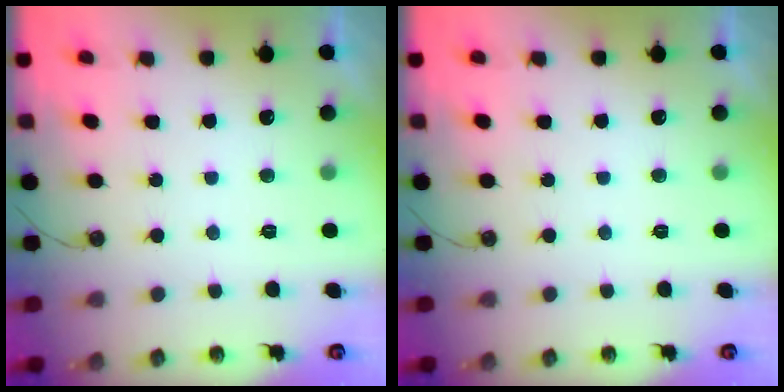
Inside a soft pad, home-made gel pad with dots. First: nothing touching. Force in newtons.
{"total": 0.0}